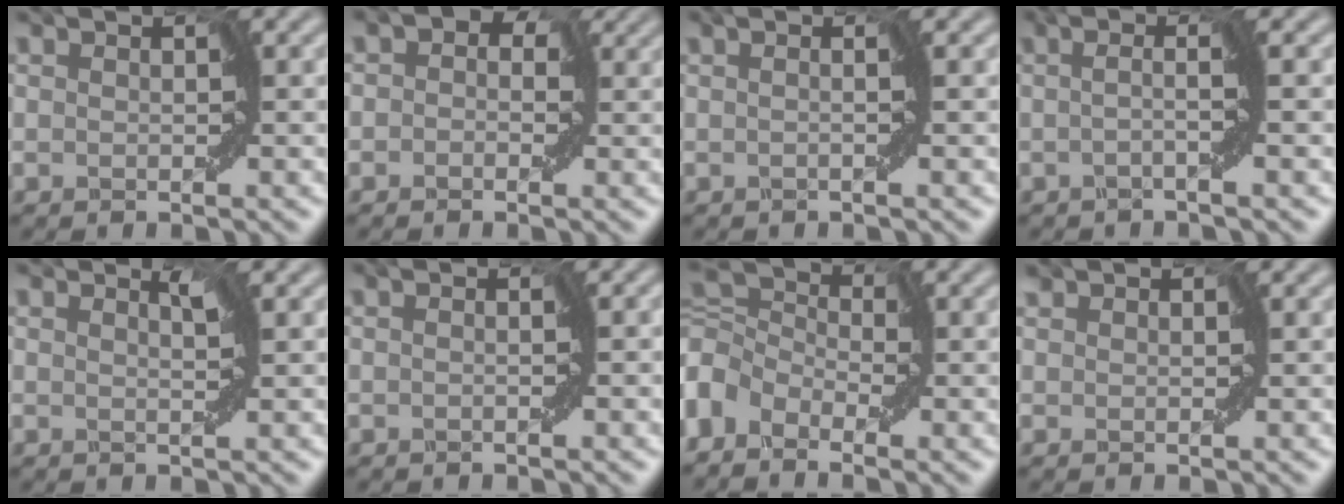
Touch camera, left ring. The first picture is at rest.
{"total": 2.9, "force": [0.6, 2.3, 1.8], "torque": [-0.003, 0.011, -0.006]}
{"total": 0.7, "force": [-0.1, -0.5, 0.4], "torque": [-0.011, 0.000, -0.004]}
{"total": 1.8, "force": [-0.2, -0.5, 1.7], "torque": [-0.030, 0.003, -0.014]}
{"total": 1.0, "force": [0.7, -0.3, 0.7], "torque": [-0.010, -0.001, 0.012]}
{"total": 0.6, "force": [-0.3, -0.1, 0.5], "torque": [-0.012, -0.001, -0.008]}
{"total": 7.0, "force": [-0.1, 4.6, 5.3], "torque": [-0.104, 0.021, -0.010]}
{"total": 0.5, "force": [0.4, 0.3, 0.0], "torque": [0.002, -0.001, 0.002]}